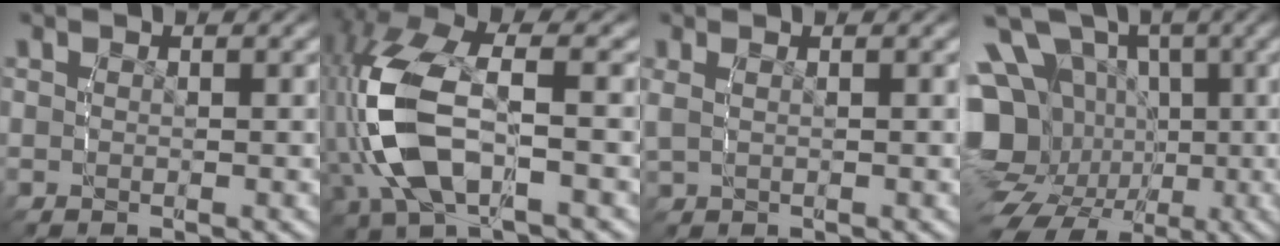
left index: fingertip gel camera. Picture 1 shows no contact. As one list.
[{"total": 8.6, "force": [-1.5, 4.4, 7.2], "torque": [-0.197, -0.011, -0.022]}, {"total": 1.1, "force": [0.1, 0.8, 0.7], "torque": [-0.028, 0.000, 0.004]}, {"total": 13.5, "force": [-2.9, 11.4, 6.7], "torque": [-0.145, -0.062, -0.046]}]